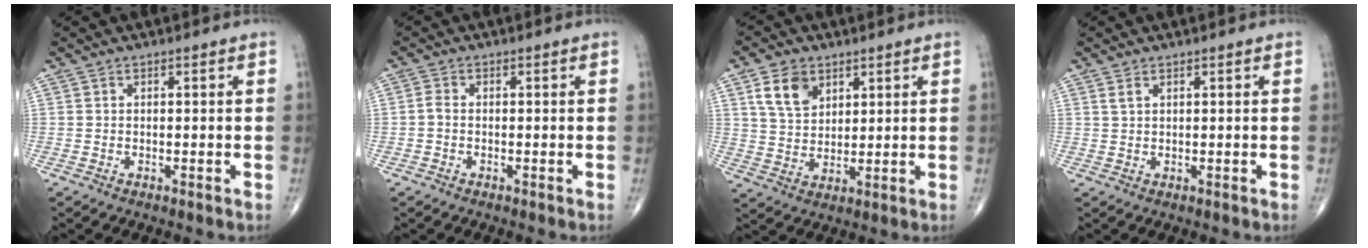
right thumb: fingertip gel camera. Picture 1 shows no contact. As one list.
[{"total": 1.5, "force": [-0.4, 1.1, 1.0], "torque": [-0.019, 0.002, -0.011]}, {"total": 7.9, "force": [3.8, 5.3, 4.3], "torque": [-0.060, -0.017, 0.076]}, {"total": 1.2, "force": [0.7, 0.5, 0.8], "torque": [-0.016, 0.005, 0.018]}]